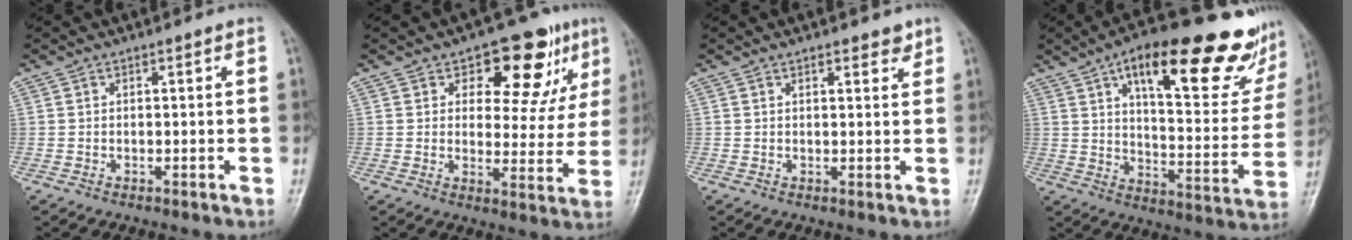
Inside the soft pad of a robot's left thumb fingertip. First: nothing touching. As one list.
[{"total": 13.6, "force": [7.0, 7.4, 9.0], "torque": [-0.059, -0.024, 0.096]}, {"total": 2.8, "force": [2.0, 1.2, 1.6], "torque": [-0.008, -0.010, 0.024]}, {"total": 28.0, "force": [16.2, 9.3, 20.8], "torque": [-0.252, -0.039, 0.235]}]